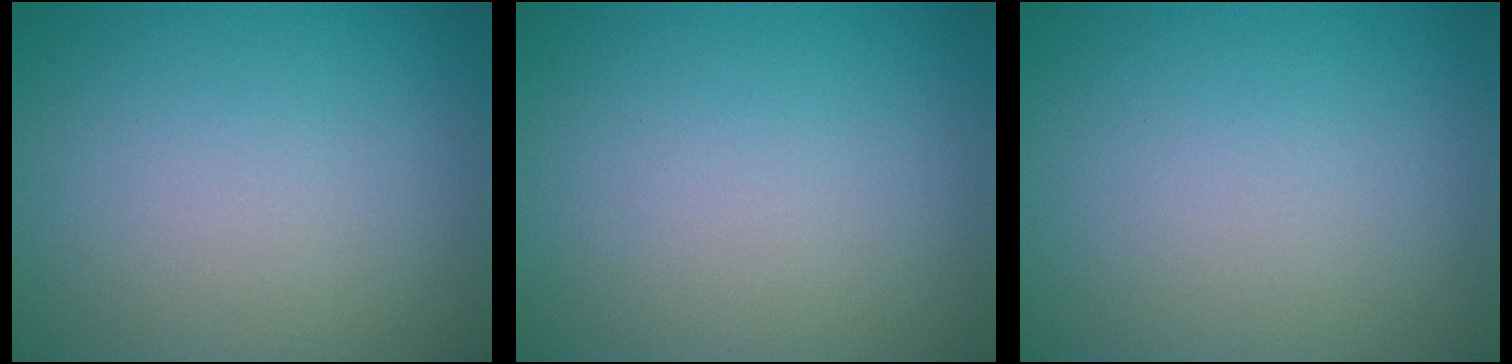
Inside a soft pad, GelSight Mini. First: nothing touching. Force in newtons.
{"total": 0.0}
{"total": 0.0}